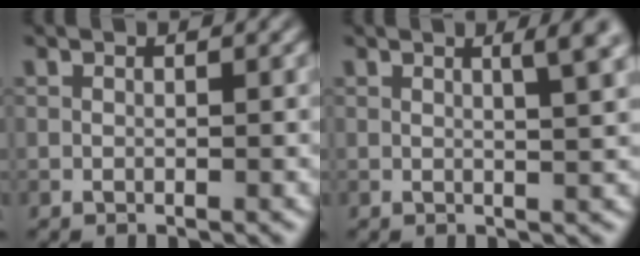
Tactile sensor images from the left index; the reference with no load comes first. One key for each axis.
{"total": 2.7, "fx": 1.2, "fy": 0.5, "fz": 2.4, "tx": -0.023, "ty": 0.010, "tz": 0.015}